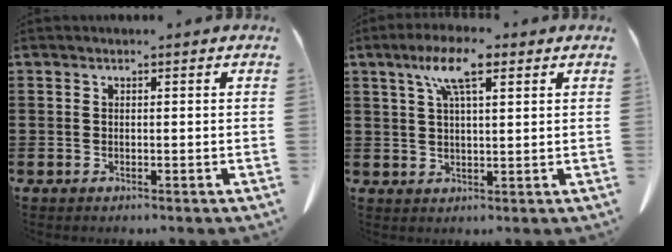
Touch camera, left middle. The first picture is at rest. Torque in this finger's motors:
{"motor_torque": [2.03, 0.11, 0.91, 0.21]}